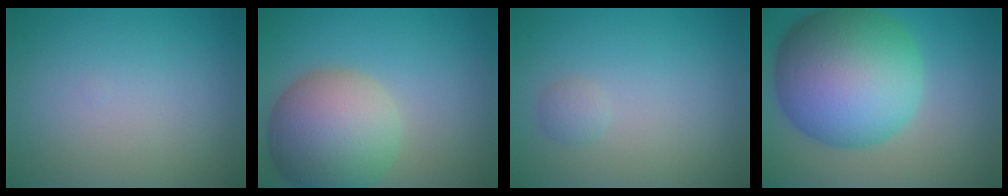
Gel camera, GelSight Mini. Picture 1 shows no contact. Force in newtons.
{"total": 8.9, "press": 8.8, "slide": 0.8}
{"total": 0.9, "press": 0.9, "slide": 0.0}
{"total": 14.3, "press": 14.3, "slide": 0.2}